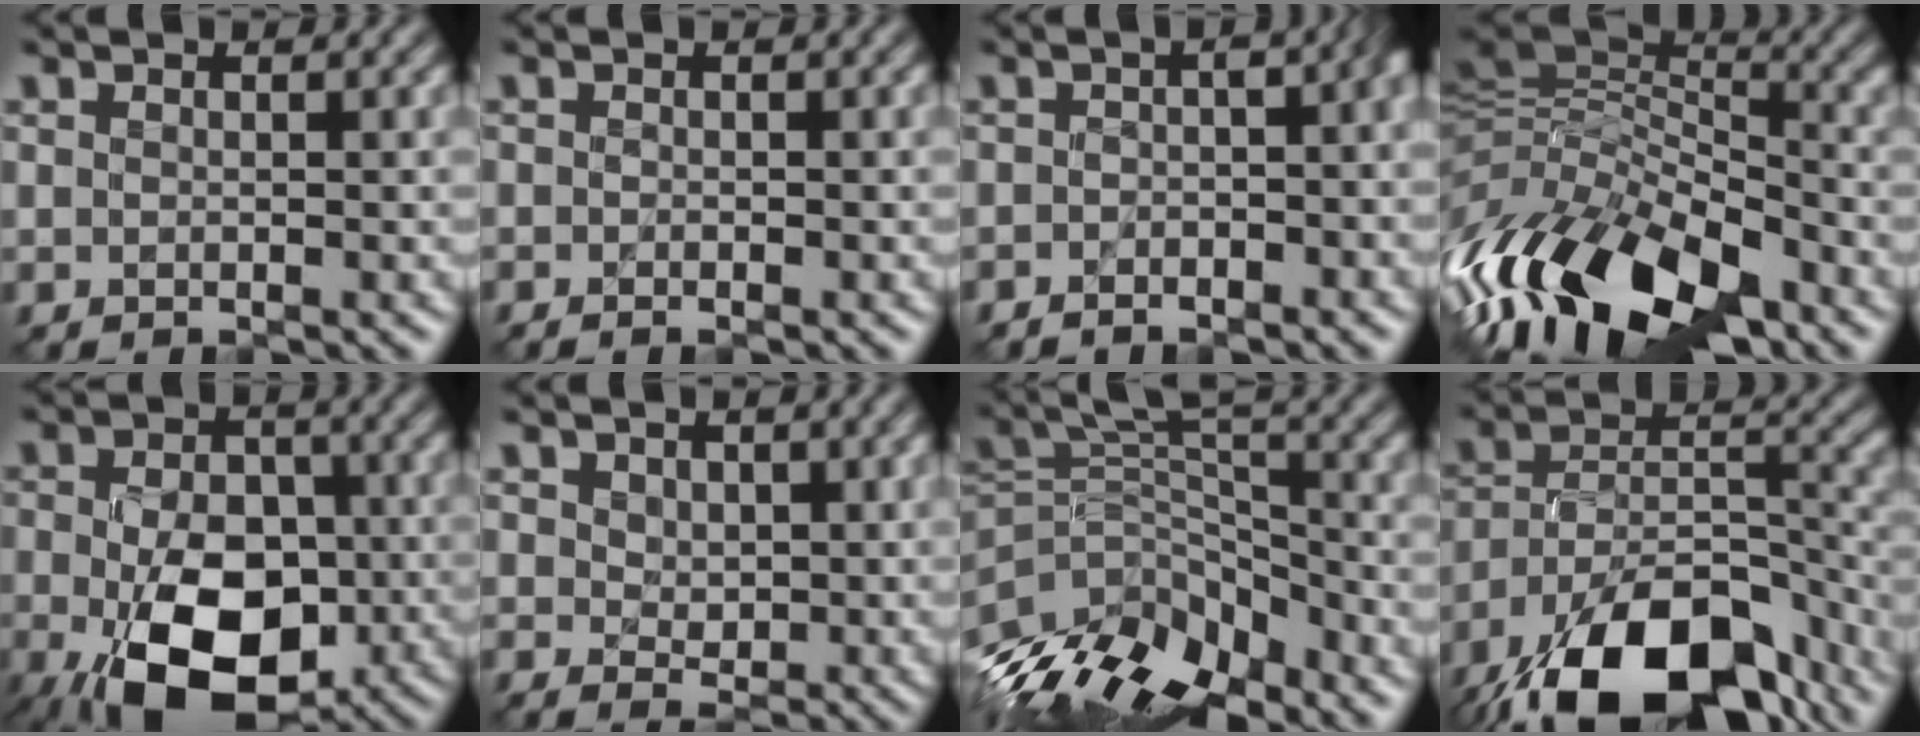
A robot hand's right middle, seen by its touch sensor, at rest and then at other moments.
{"total": 0.8, "force": [-0.5, 0.3, 0.6], "torque": [-0.001, -0.006, -0.006]}
{"total": 5.0, "force": [-2.1, 2.1, 4.0], "torque": [-0.038, -0.006, -0.031]}
{"total": 13.9, "force": [-8.6, 5.8, 9.2], "torque": [-0.193, 0.012, -0.163]}
{"total": 11.8, "force": [-4.0, 7.2, 8.5], "torque": [-0.153, -0.031, -0.060]}
{"total": 2.3, "force": [1.2, 1.6, 1.2], "torque": [-0.029, -0.010, 0.027]}
{"total": 11.2, "force": [-7.9, 4.8, 6.3], "torque": [-0.132, -0.006, -0.142]}
{"total": 16.3, "force": [-11.6, 7.2, 8.9], "torque": [-0.194, -0.014, -0.178]}